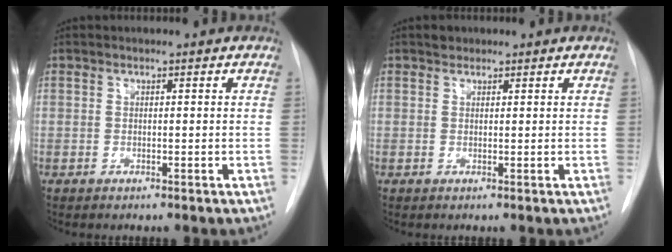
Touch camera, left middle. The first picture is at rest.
{"total": 1.0, "force": [0.7, 0.6, 0.1], "torque": [-0.001, 0.003, 0.009]}